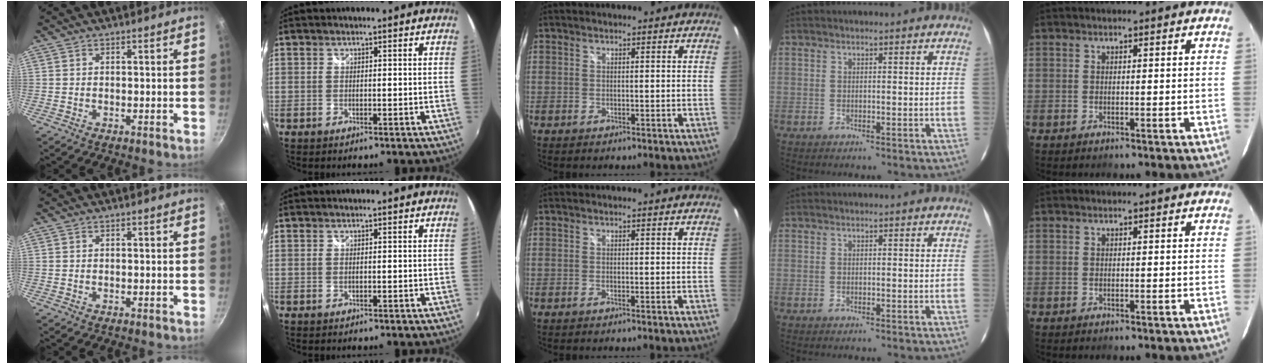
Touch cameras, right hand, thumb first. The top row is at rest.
{}